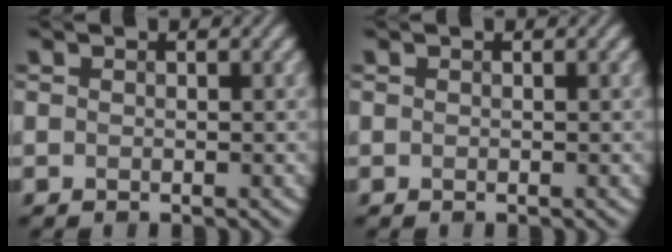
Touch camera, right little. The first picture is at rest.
{"total": 0.0}